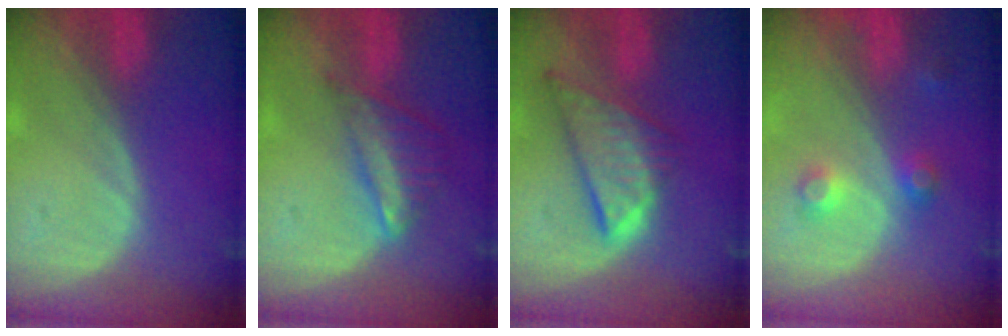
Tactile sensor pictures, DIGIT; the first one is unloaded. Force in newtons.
{"total": 6.1, "press": 5.4, "slide": 2.9}
{"total": 8.6, "press": 7.3, "slide": 4.5}
{"total": 3.7, "press": 3.4, "slide": 1.7}